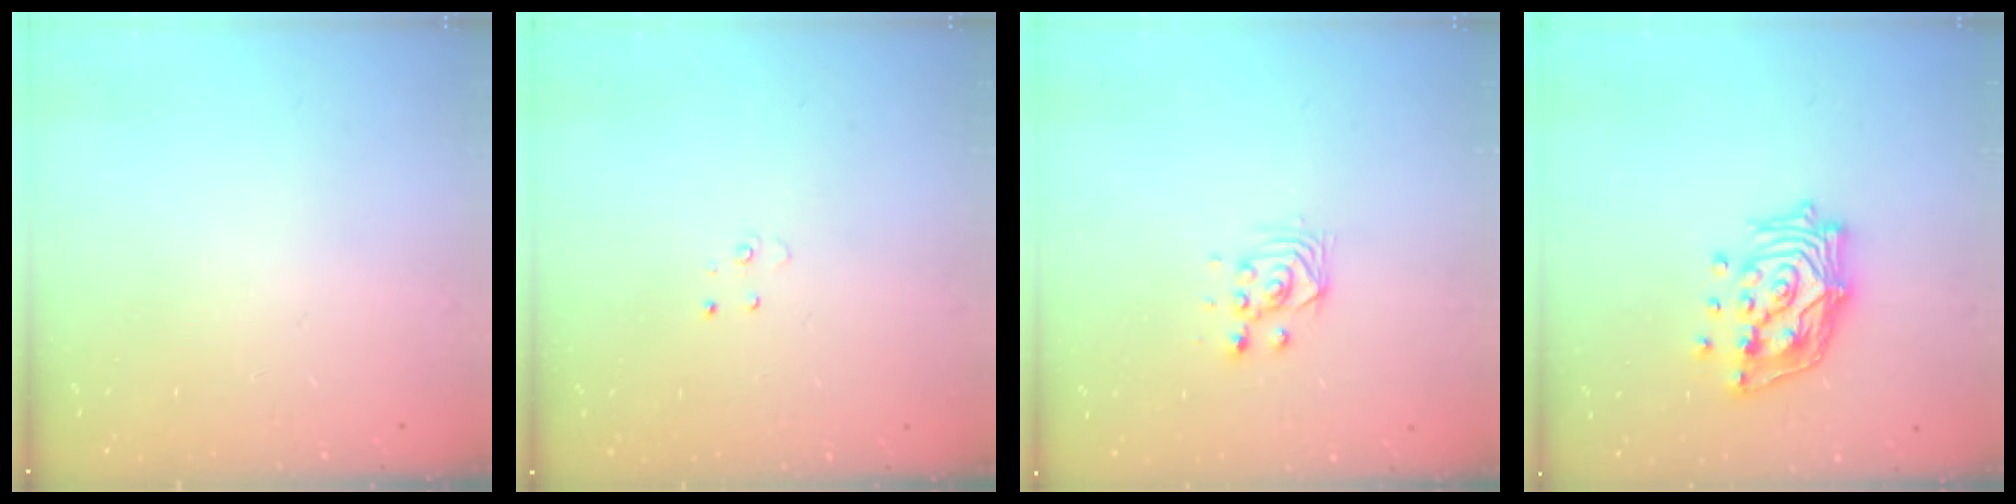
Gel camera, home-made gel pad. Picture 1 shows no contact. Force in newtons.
{"total": 3.0, "press": 2.9, "slide": 0.3}
{"total": 2.8, "press": 2.8, "slide": 0.2}
{"total": 18.2, "press": 18.0, "slide": 2.7}